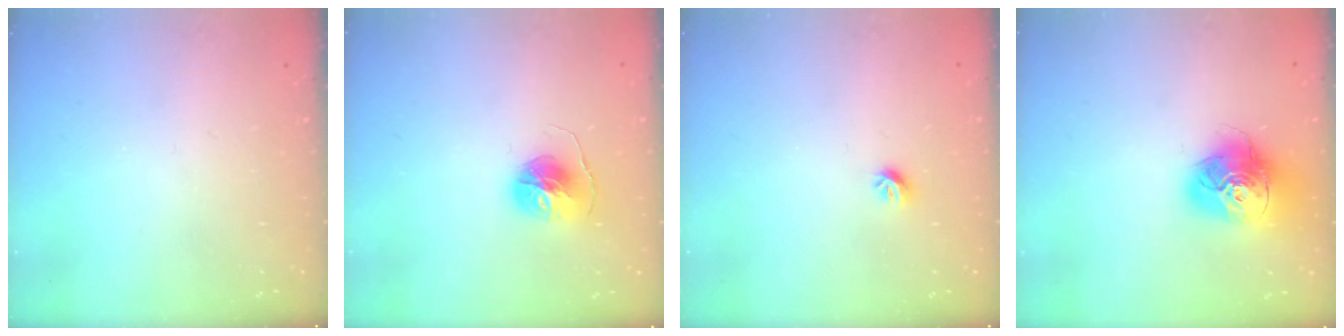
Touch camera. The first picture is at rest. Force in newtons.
{"total": 7.7, "press": 7.6, "slide": 0.6}
{"total": 5.7, "press": 5.6, "slide": 0.8}
{"total": 16.4, "press": 16.4, "slide": 1.7}